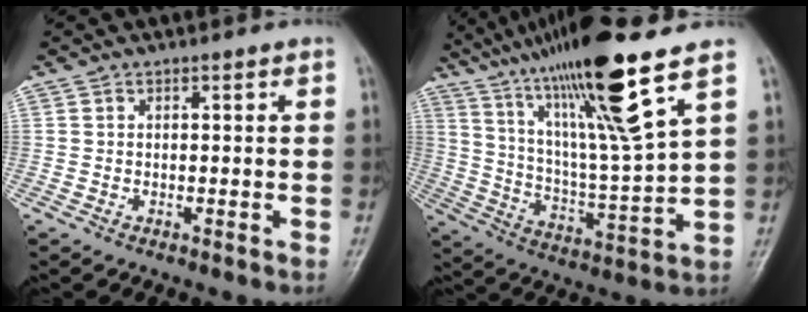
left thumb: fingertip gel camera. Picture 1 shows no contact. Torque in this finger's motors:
{"motor_torque": [1.38, 0.06, 1.71, -1.06, 0.54]}